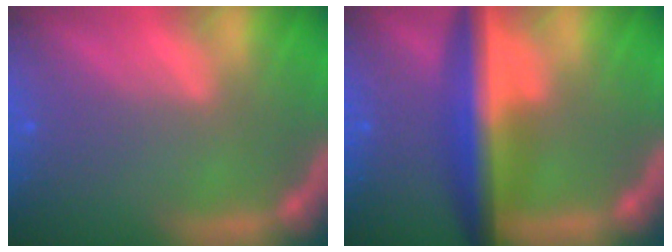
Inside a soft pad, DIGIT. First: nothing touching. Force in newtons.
{"total": 7.5}